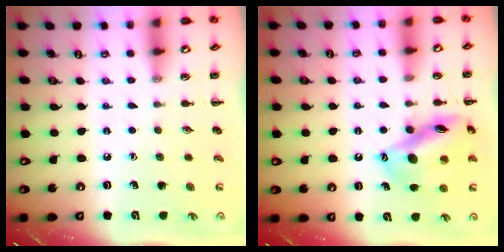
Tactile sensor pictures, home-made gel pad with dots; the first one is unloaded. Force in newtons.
{"total": 14.5, "press": 14.1, "slide": 3.5}